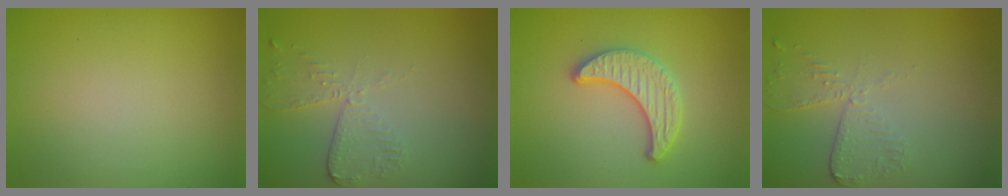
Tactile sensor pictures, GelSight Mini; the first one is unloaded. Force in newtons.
{"total": 2.6, "press": 2.3, "slide": 1.2}
{"total": 3.3, "press": 3.1, "slide": 1.3}
{"total": 2.6, "press": 2.3, "slide": 1.1}